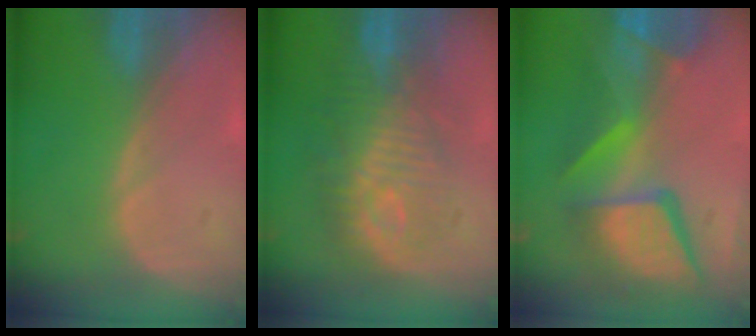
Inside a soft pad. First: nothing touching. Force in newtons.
{"total": 9.7, "press": 9.7, "slide": 0.7}
{"total": 13.3, "press": 11.0, "slide": 7.6}